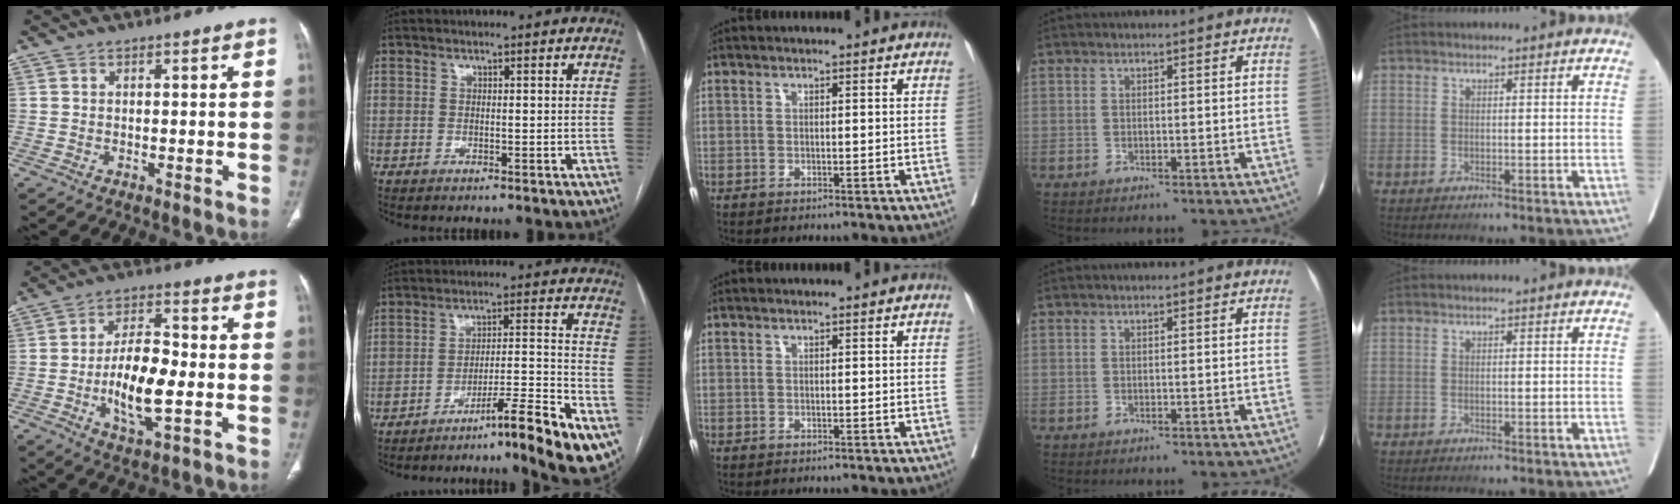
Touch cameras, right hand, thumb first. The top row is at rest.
{"thumb": {"total": 12.0, "force": [-2.4, 4.6, 10.8], "torque": [-0.192, 0.011, -0.044]}, "index": {"total": 13.8, "force": [-9.2, -0.6, 10.2], "torque": [-0.135, 0.015, -0.140]}}